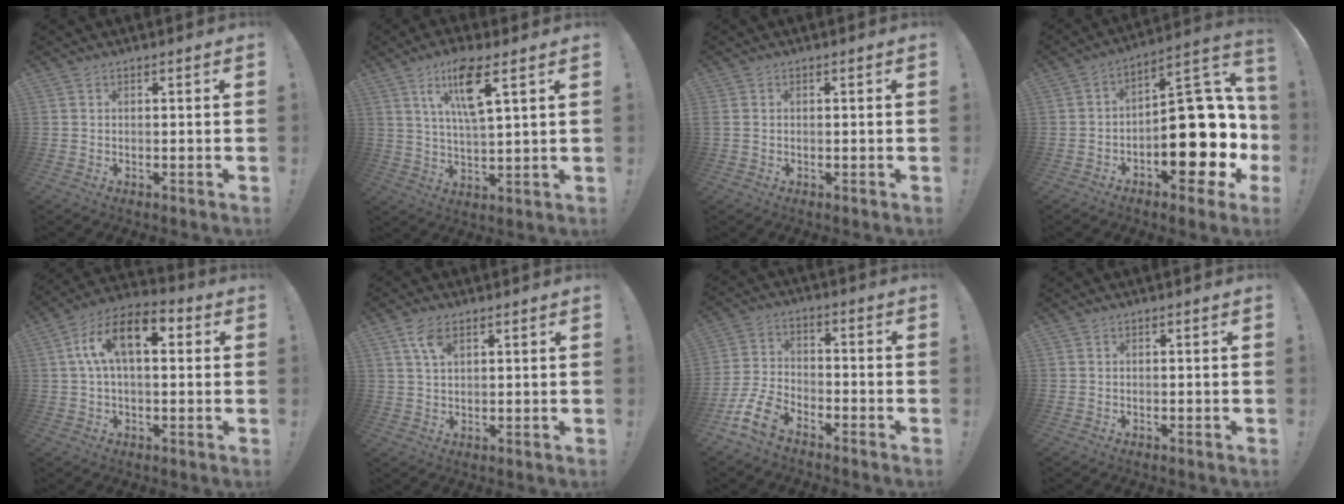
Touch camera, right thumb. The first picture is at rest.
{"total": 12.1, "force": [6.5, 2.9, 9.8], "torque": [-0.165, -0.015, 0.105]}
{"total": 0.8, "force": [-0.2, 0.5, 0.5], "torque": [-0.012, 0.003, -0.002]}
{"total": 21.0, "force": [-5.0, 10.9, 17.2], "torque": [-0.191, 0.032, -0.065]}
{"total": 13.6, "force": [3.4, 6.7, 11.3], "torque": [-0.208, 0.010, 0.058]}
{"total": 5.2, "force": [2.8, 2.4, 3.7], "torque": [-0.062, -0.010, 0.051]}
{"total": 10.4, "force": [-7.3, 5.3, 5.2], "torque": [-0.115, 0.035, -0.136]}
{"total": 0.0}